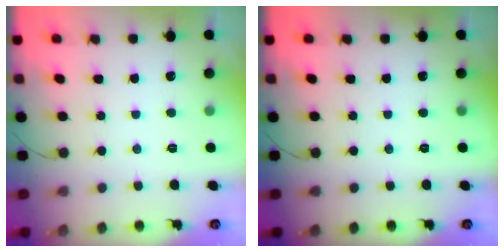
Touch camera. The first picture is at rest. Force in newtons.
{"total": 0.0}